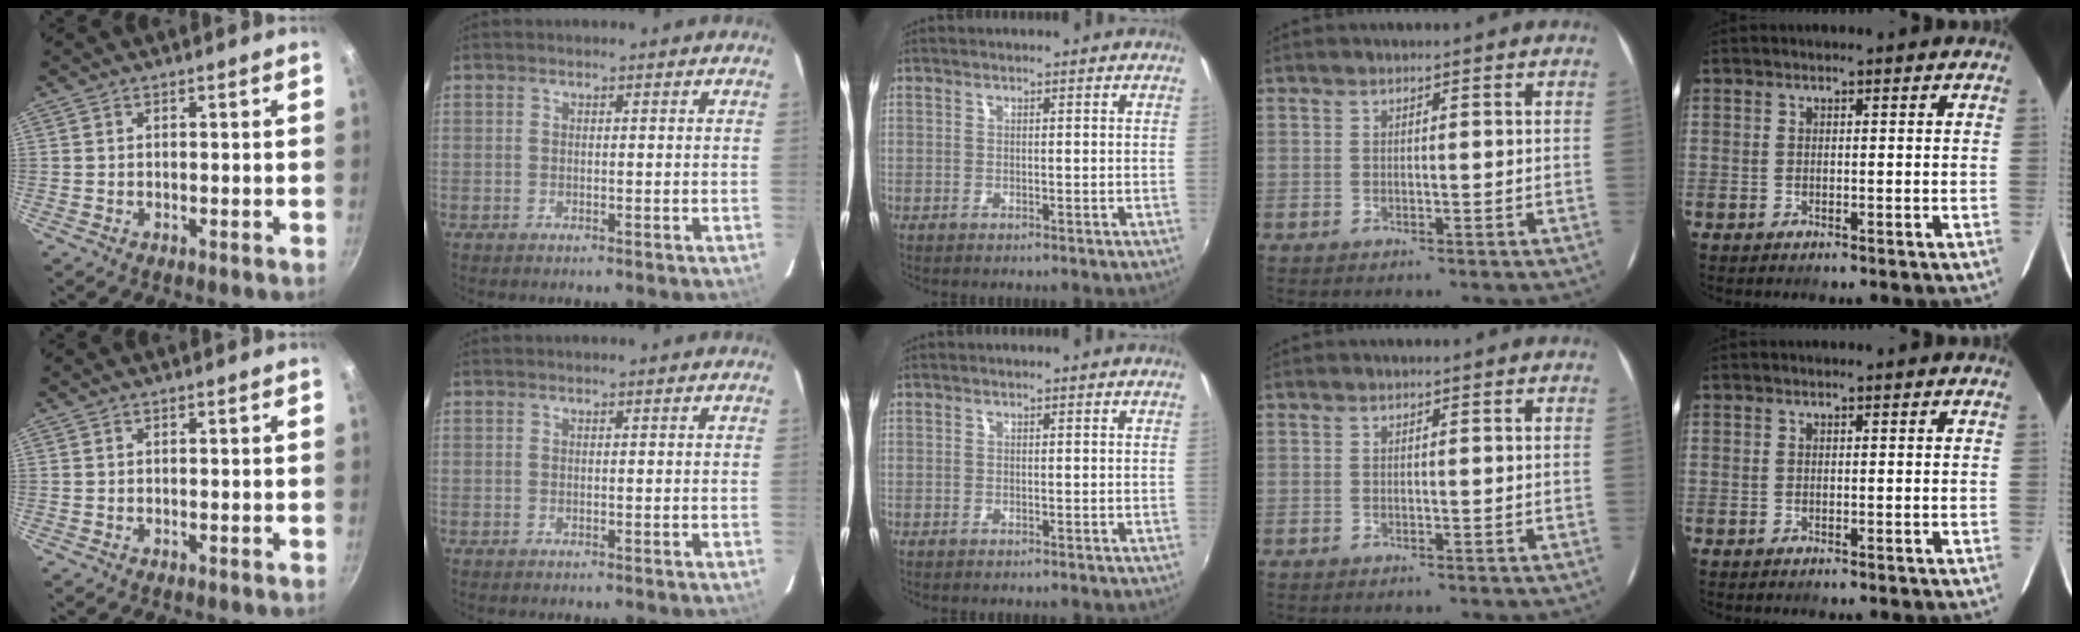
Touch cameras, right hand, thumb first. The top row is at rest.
{}